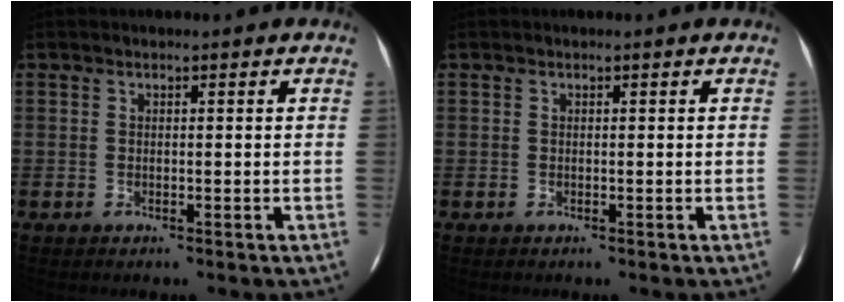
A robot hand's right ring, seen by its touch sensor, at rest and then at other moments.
{"total": 0.0}